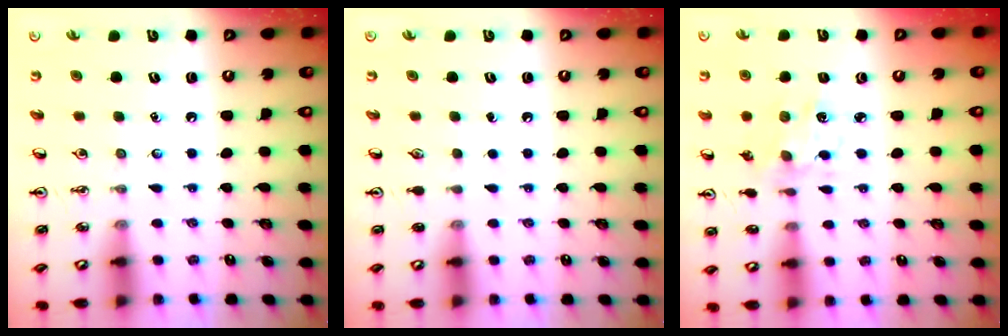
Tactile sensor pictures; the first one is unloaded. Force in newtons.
{"total": 0.0}
{"total": 2.7, "press": 2.6, "slide": 0.8}